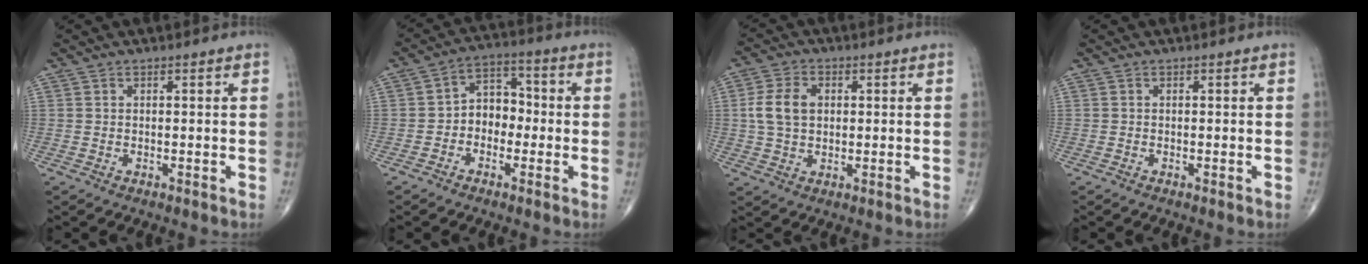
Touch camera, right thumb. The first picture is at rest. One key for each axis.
{"total": 7.3, "fx": -1.2, "fy": 5.6, "fz": 4.5, "tx": -0.038, "ty": 0.034, "tz": -0.036}
{"total": 7.7, "fx": 0.9, "fy": 5.3, "fz": 5.6, "tx": -0.109, "ty": 0.010, "tz": 0.014}
{"total": 0.0}